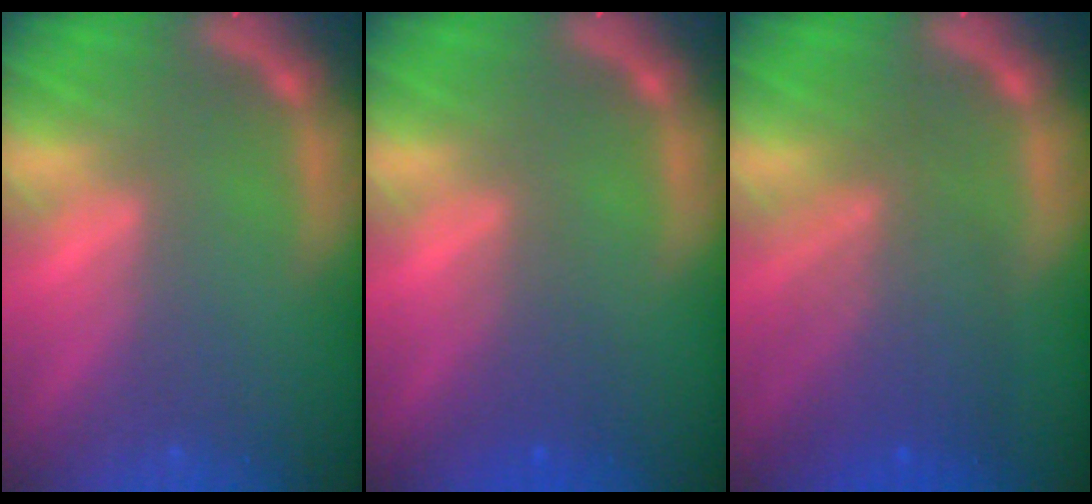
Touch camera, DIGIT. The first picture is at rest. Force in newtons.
{"total": 1.9}
{"total": 6.5}